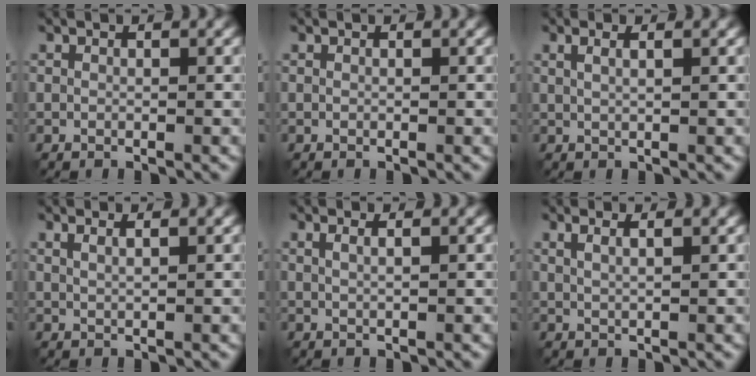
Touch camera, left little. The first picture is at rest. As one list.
[{"total": 0.0}, {"total": 2.2, "force": [1.1, 0.9, 1.7], "torque": [-0.014, 0.004, 0.000]}, {"total": 2.3, "force": [1.3, 0.9, 1.6], "torque": [-0.012, 0.003, 0.001]}, {"total": 1.8, "force": [0.9, 0.8, 1.4], "torque": [-0.009, 0.001, -0.002]}, {"total": 2.8, "force": [1.6, 1.2, 2.0], "torque": [-0.014, 0.009, 0.001]}]